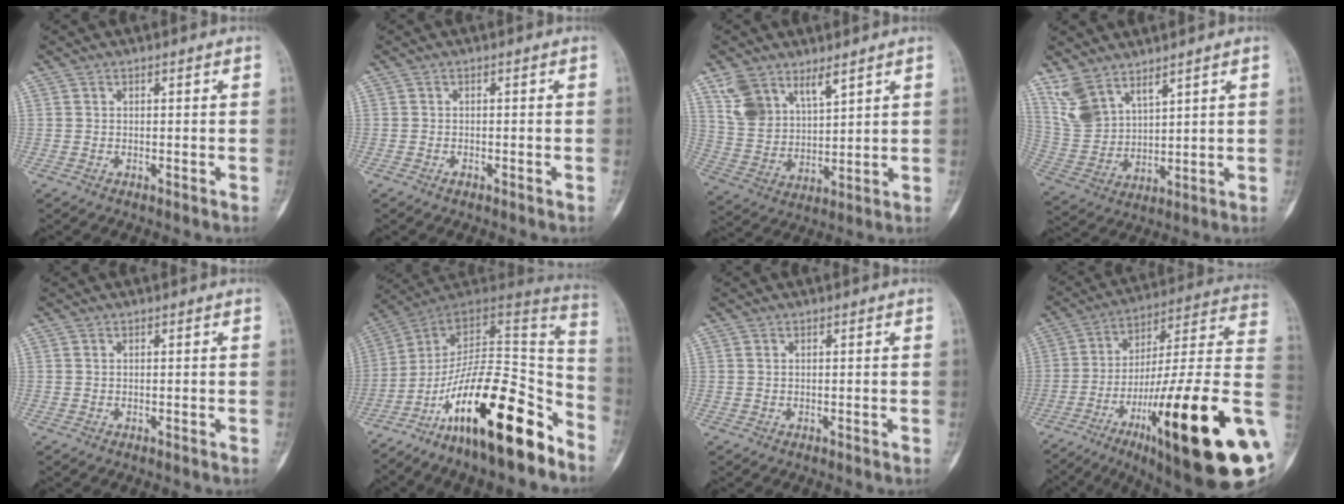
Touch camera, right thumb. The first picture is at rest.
{"total": 0.7, "force": [-0.5, 0.3, 0.3], "torque": [-0.007, 0.004, -0.009]}
{"total": 10.2, "force": [6.6, 5.6, 5.4], "torque": [-0.085, -0.029, 0.141]}
{"total": 9.2, "force": [6.7, 4.3, 4.5], "torque": [-0.087, -0.029, 0.158]}
{"total": 0.0}
{"total": 24.0, "force": [-15.5, 7.7, 16.6], "torque": [-0.222, 0.108, -0.252]}
{"total": 0.5, "force": [0.3, 0.3, 0.3], "torque": [-0.008, 0.003, 0.007]}
{"total": 34.6, "force": [-9.6, 6.5, 32.6], "torque": [-0.417, 0.037, -0.152]}